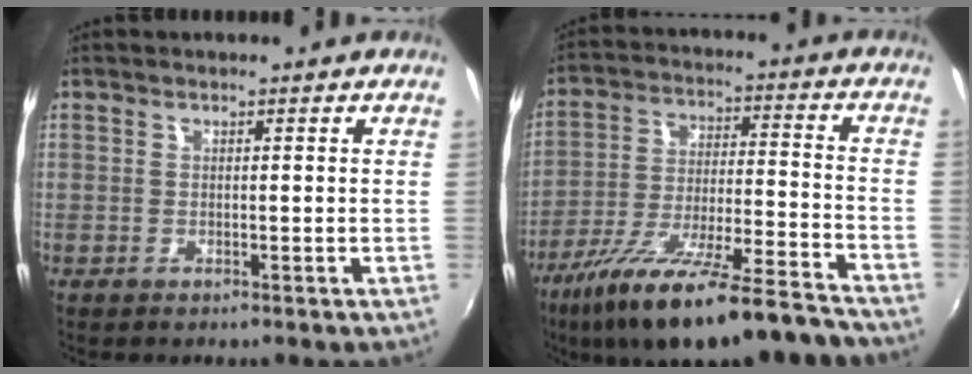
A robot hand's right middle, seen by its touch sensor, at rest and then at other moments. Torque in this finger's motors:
{"motor_torque": [1.06, -1.08, 0.75, 0.21]}